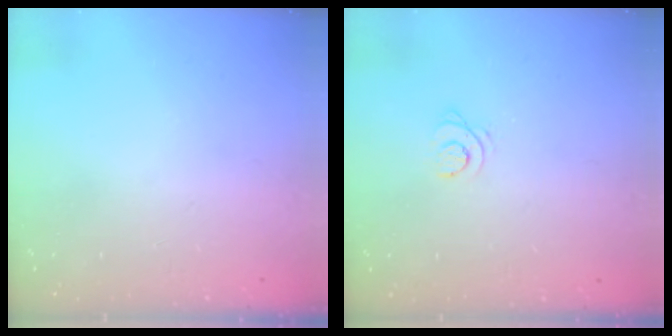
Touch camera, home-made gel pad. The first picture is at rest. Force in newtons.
{"total": 4.0, "press": 3.9, "slide": 0.5}